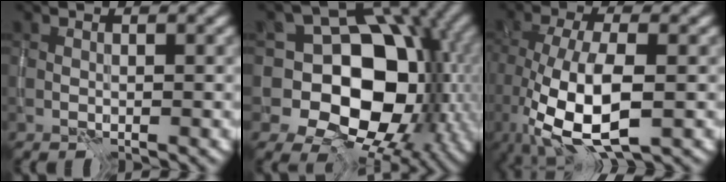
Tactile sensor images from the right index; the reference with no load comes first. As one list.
[{"total": 13.6, "force": [-1.4, 10.3, 8.8], "torque": [-0.086, 0.005, -0.048]}, {"total": 9.5, "force": [-2.7, 3.6, 8.4], "torque": [-0.177, -0.011, -0.049]}]